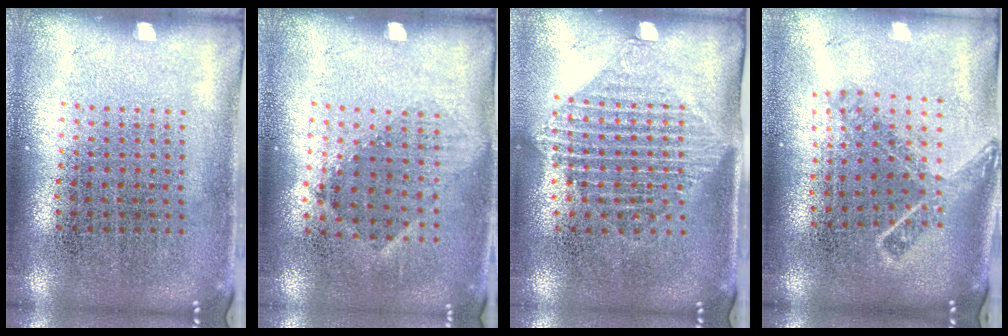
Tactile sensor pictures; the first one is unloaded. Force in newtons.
{"total": 1.0, "press": 0.8, "slide": 0.6}
{"total": 1.5, "press": 1.2, "slide": 0.9}
{"total": 1.7, "press": 1.3, "slide": 1.1}